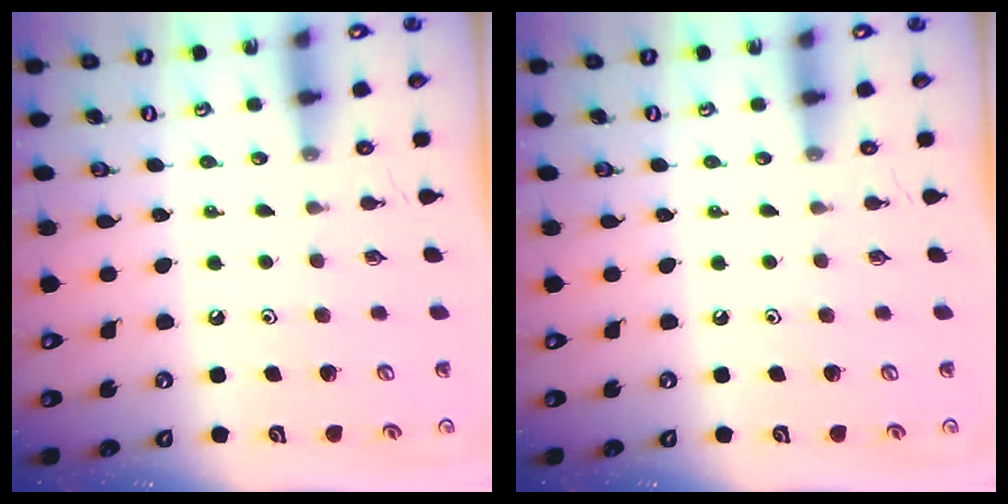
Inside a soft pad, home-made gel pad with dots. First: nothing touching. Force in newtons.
{"total": 0.0}